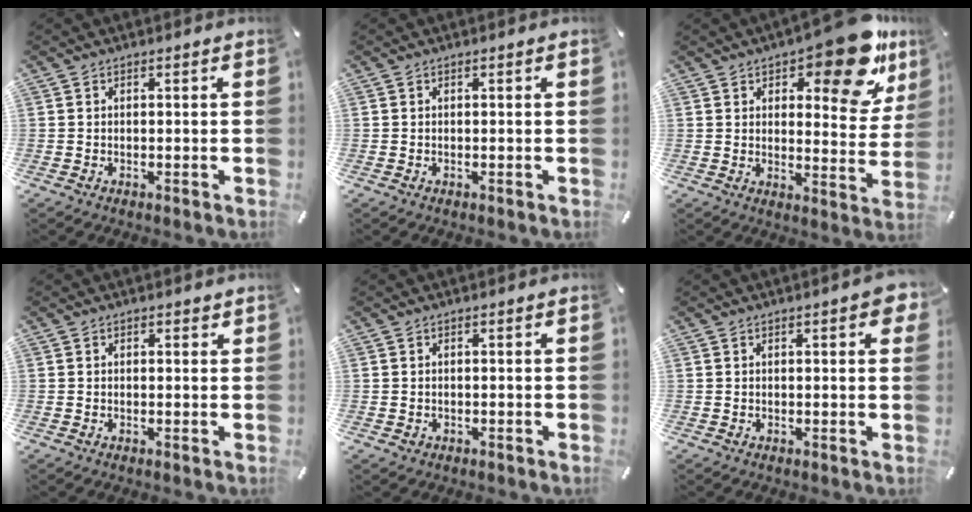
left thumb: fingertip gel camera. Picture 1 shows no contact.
{"total": 0.0}
{"total": 18.0, "force": [11.4, 7.0, 12.1], "torque": [-0.144, -0.078, 0.180]}
{"total": 0.8, "force": [0.4, 0.6, 0.3], "torque": [0.002, 0.000, 0.005]}
{"total": 0.7, "force": [0.0, 0.6, 0.2], "torque": [-0.004, 0.006, -0.002]}
{"total": 3.5, "force": [1.3, 1.1, 3.0], "torque": [-0.037, -0.005, 0.017]}